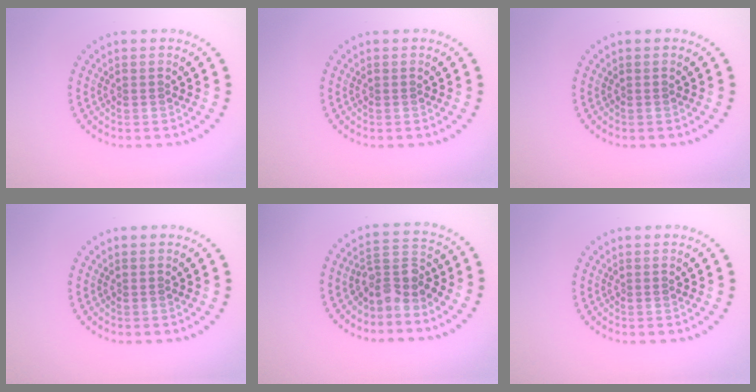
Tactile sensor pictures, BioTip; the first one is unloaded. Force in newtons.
{"total": 0.0}
{"total": 0.0}
{"total": 0.0}
{"total": 3.3, "press": 2.6, "slide": 2.0}
{"total": 0.0}